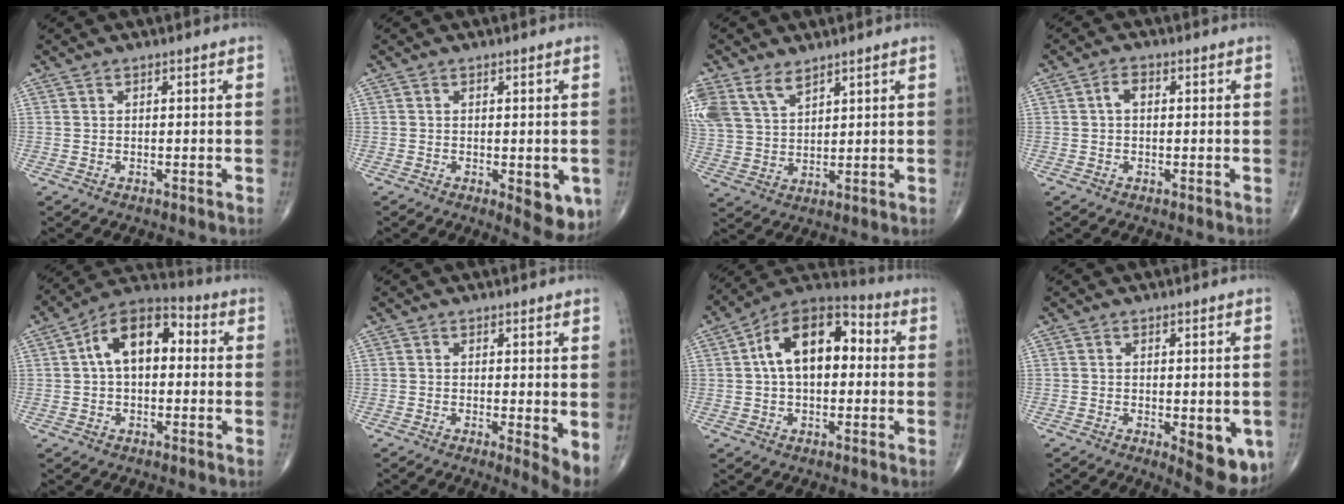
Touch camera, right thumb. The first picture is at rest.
{"total": 6.6, "force": [-1.8, 2.7, 5.7], "torque": [-0.054, -0.010, -0.019]}
{"total": 12.6, "force": [7.4, 7.6, 6.8], "torque": [-0.155, -0.005, 0.156]}
{"total": 2.4, "force": [0.2, 1.5, 1.9], "torque": [-0.032, 0.010, 0.001]}
{"total": 12.3, "force": [1.6, 7.3, 9.7], "torque": [-0.145, 0.038, 0.013]}
{"total": 4.1, "force": [0.0, 1.0, 4.0], "torque": [-0.062, -0.013, -0.005]}
{"total": 15.0, "force": [1.8, 8.8, 12.0], "torque": [-0.179, 0.038, 0.018]}
{"total": 9.1, "force": [-2.6, 3.8, 7.9], "torque": [-0.082, -0.014, -0.027]}